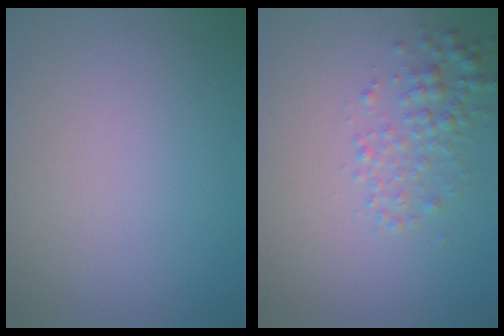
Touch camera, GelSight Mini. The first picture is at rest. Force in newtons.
{"total": 2.5, "press": 2.5, "slide": 0.1}